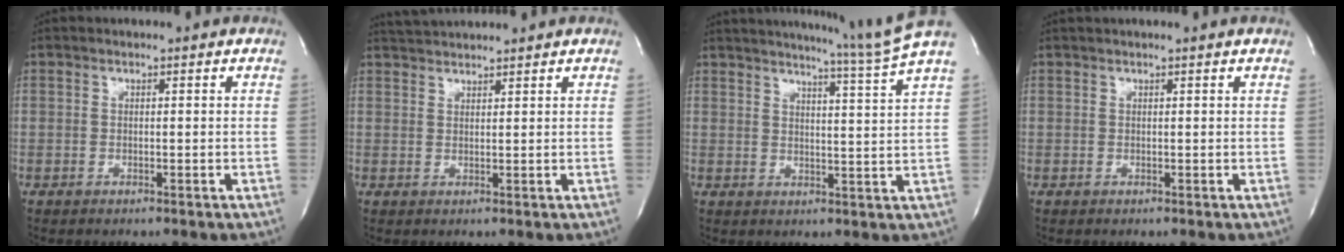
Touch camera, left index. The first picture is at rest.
{"total": 4.0, "force": [3.9, -0.2, 0.6], "torque": [-0.017, 0.025, 0.072]}
{"total": 10.9, "force": [9.4, -3.4, 4.3], "torque": [-0.074, -0.061, 0.121]}
{"total": 1.5, "force": [1.3, -0.5, 0.6], "torque": [-0.016, 0.006, 0.026]}